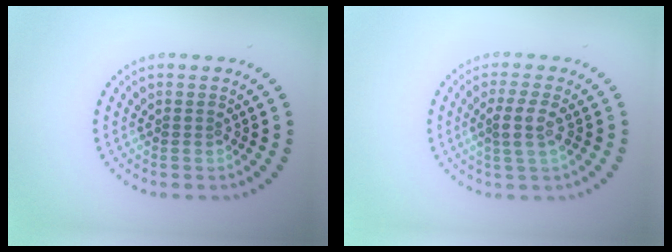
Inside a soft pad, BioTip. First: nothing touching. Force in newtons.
{"total": 2.3, "press": 2.0, "slide": 1.2}